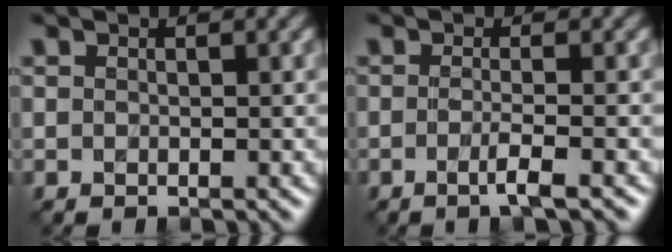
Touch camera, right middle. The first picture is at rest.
{"total": 2.4, "force": [-0.9, 0.4, 2.2], "torque": [-0.032, 0.000, -0.023]}